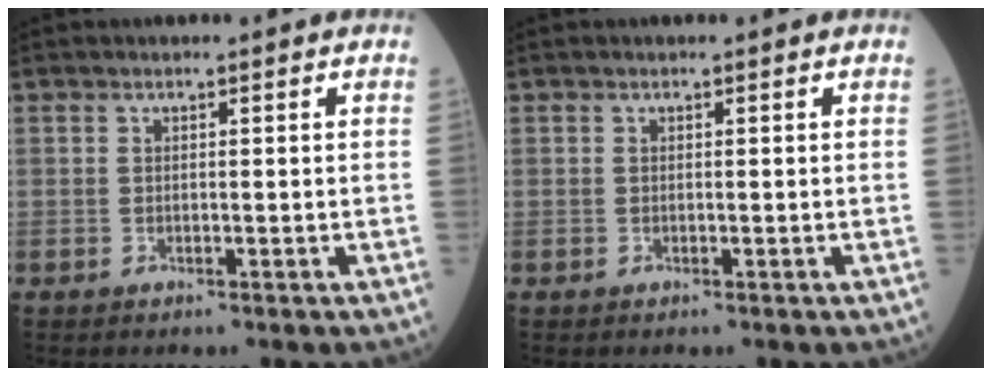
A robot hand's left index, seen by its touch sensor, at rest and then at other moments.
{"total": 0.0}